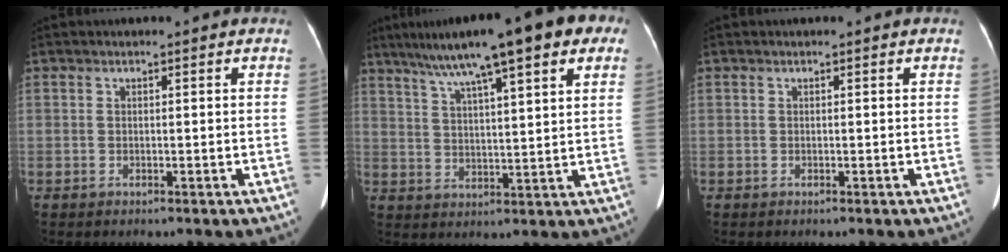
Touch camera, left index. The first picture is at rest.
{"total": 19.0, "force": [12.1, 2.9, 14.3], "torque": [-0.227, 0.052, 0.171]}
{"total": 0.0}